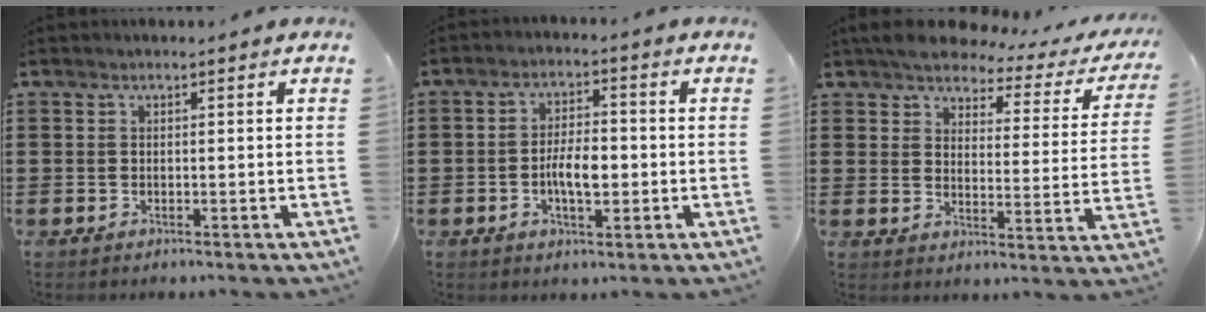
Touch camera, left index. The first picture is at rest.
{"total": 5.7, "force": [-1.0, 2.4, 5.1], "torque": [-0.089, 0.004, -0.022]}
{"total": 4.9, "force": [4.5, 1.2, 1.4], "torque": [-0.057, -0.027, 0.077]}